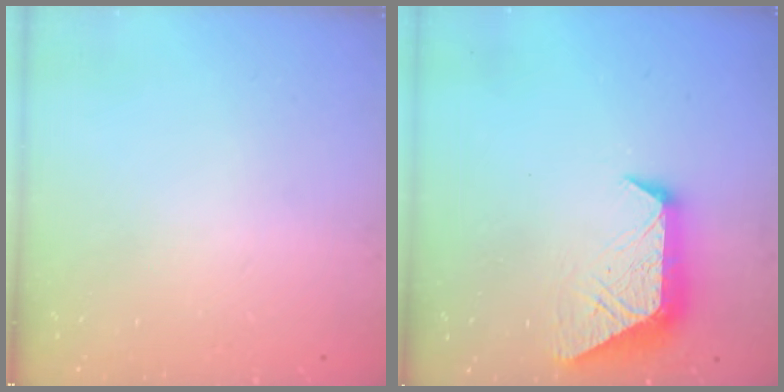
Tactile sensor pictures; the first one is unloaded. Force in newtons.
{"total": 11.4, "press": 11.3, "slide": 1.0}